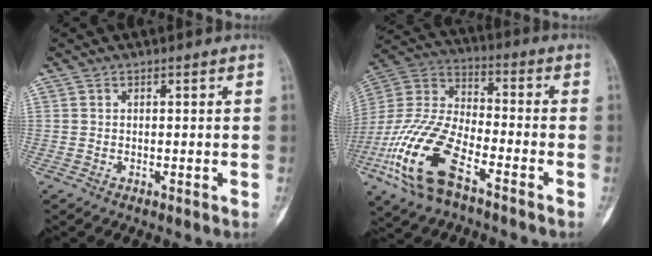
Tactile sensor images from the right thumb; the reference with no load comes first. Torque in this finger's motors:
{"motor_torque": [2.74, 1.37, 1.93, -0.84, 0.33]}